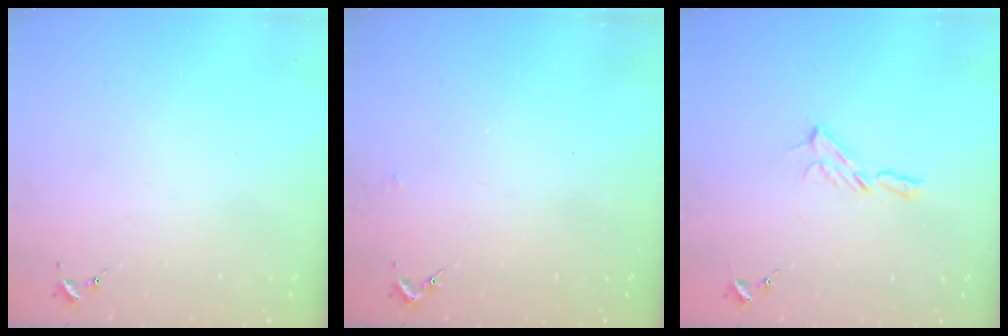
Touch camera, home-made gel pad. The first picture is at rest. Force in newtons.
{"total": 1.4, "press": 1.4, "slide": 0.1}
{"total": 5.9, "press": 5.9, "slide": 0.5}